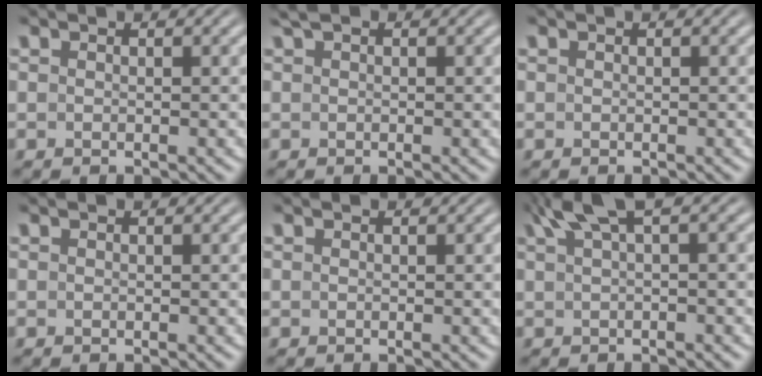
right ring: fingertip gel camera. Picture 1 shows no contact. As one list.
[{"total": 0.7, "force": [0.5, 0.0, 0.4], "torque": [-0.013, 0.001, 0.011]}, {"total": 0.0}, {"total": 0.0}, {"total": 0.0}, {"total": 3.8, "force": [2.2, 0.5, 3.1], "torque": [-0.055, 0.010, 0.037]}]